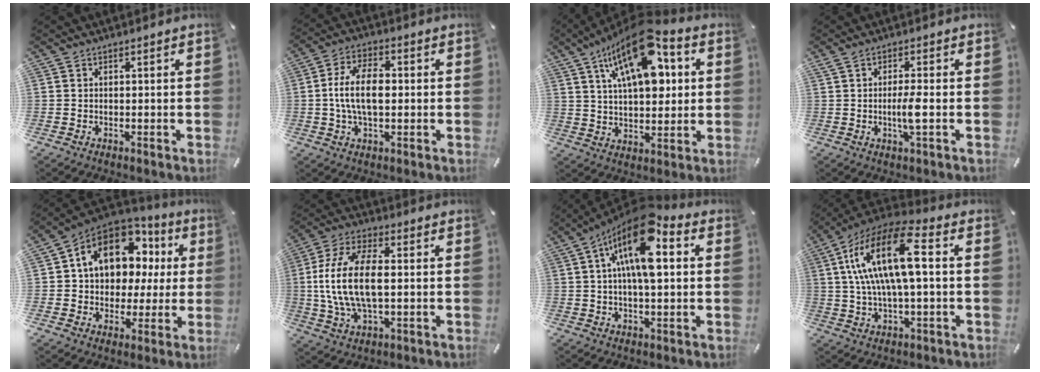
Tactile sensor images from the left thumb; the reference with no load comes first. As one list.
[{"total": 10.0, "force": [-0.2, 5.3, 8.5], "torque": [-0.168, 0.006, -0.007]}, {"total": 19.0, "force": [8.3, 9.5, 14.3], "torque": [-0.236, -0.032, 0.134]}, {"total": 5.5, "force": [-0.6, 0.4, 5.5], "torque": [-0.103, -0.008, -0.016]}, {"total": 15.0, "force": [6.3, 10.8, 8.2], "torque": [-0.142, -0.033, 0.117]}, {"total": 15.9, "force": [0.5, 8.0, 13.8], "torque": [-0.295, -0.005, 0.007]}, {"total": 15.2, "force": [5.4, 6.0, 12.9], "torque": [-0.233, -0.024, 0.086]}, {"total": 19.4, "force": [3.4, 7.5, 17.5], "torque": [-0.368, -0.002, 0.047]}]